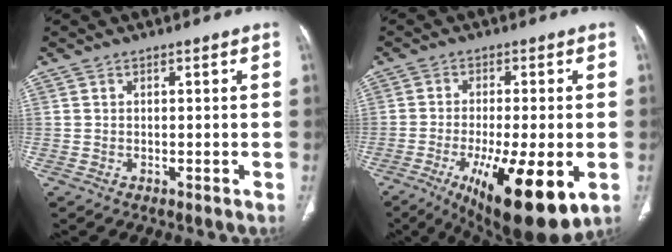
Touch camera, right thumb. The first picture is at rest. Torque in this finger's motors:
{"motor_torque": [3.47, 1.54, 0.93, -1.00, 0.51]}